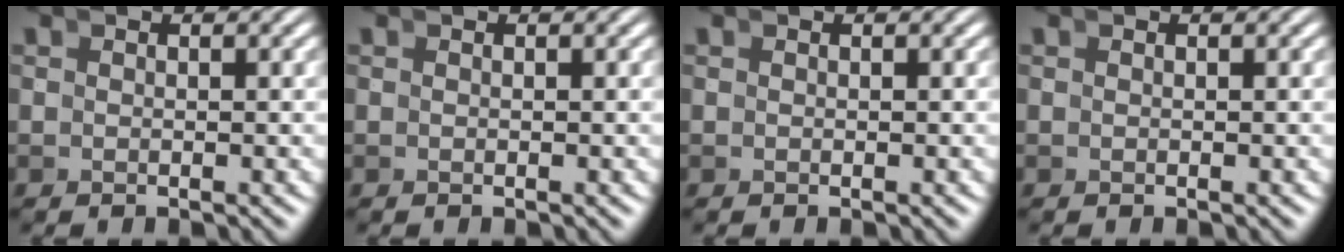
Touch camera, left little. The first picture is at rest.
{"total": 0.0}
{"total": 0.0}
{"total": 0.0}